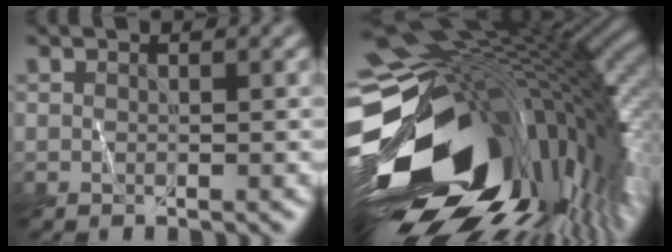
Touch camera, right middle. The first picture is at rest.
{"total": 18.9, "force": [-4.1, 10.7, 15.0], "torque": [-0.274, -0.048, -0.043]}